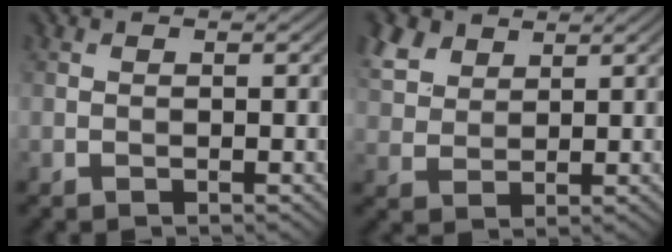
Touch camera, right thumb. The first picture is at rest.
{"total": 5.6, "force": [3.5, 3.4, 2.7], "torque": [-0.083, 0.010, 0.075]}